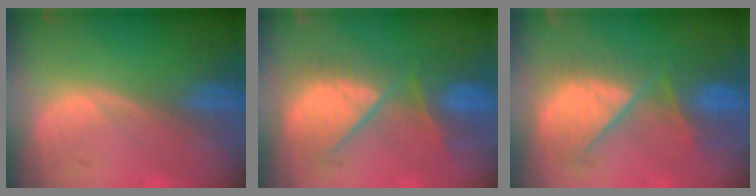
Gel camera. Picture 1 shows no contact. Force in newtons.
{"total": 8.4, "press": 8.4, "slide": 0.6}
{"total": 8.4, "press": 8.4, "slide": 0.6}